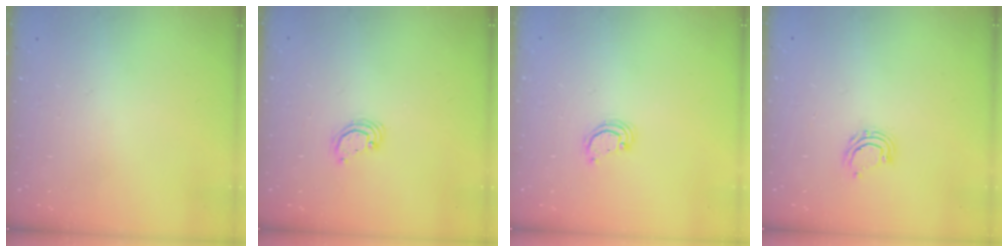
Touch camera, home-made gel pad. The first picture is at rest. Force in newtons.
{"total": 2.7, "press": 2.7, "slide": 0.2}
{"total": 2.1, "press": 2.1, "slide": 0.1}
{"total": 4.9, "press": 4.9, "slide": 0.5}